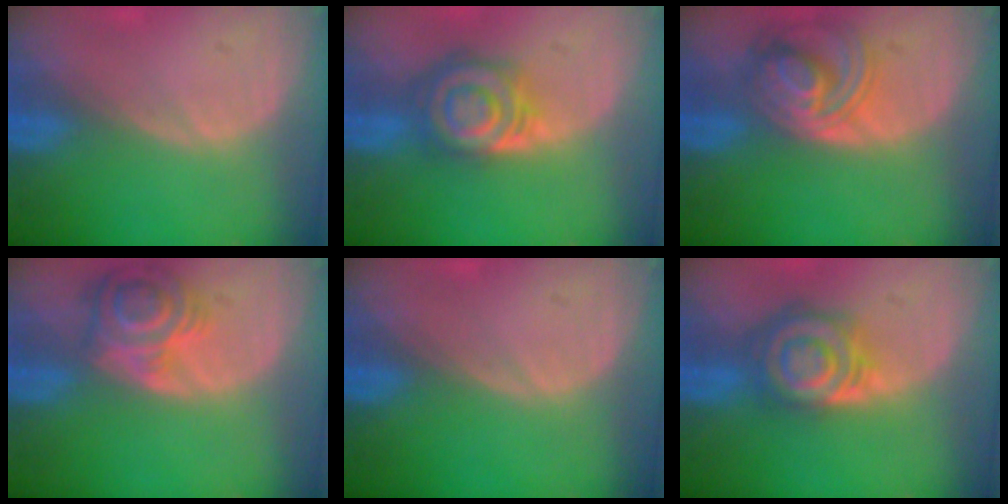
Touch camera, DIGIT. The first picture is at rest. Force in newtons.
{"total": 7.9, "press": 6.9, "slide": 3.7}
{"total": 6.8, "press": 6.7, "slide": 1.2}
{"total": 6.4, "press": 6.3, "slide": 0.8}
{"total": 0.0}
{"total": 7.9, "press": 6.9, "slide": 3.7}